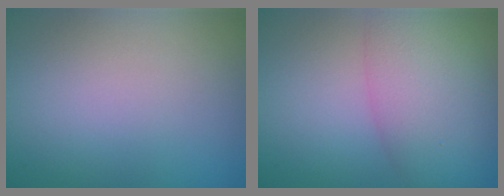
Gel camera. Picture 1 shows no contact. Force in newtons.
{"total": 7.1, "press": 7.1, "slide": 0.4}